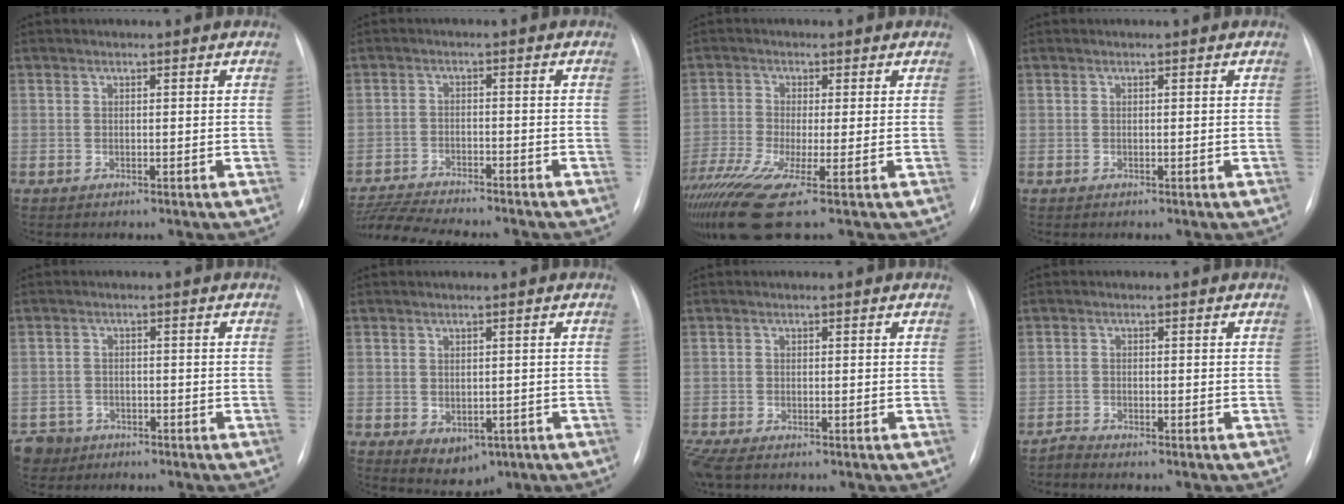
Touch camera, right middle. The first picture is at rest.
{"total": 11.5, "force": [-10.6, 0.7, 4.3], "torque": [-0.077, -0.004, -0.170]}
{"total": 10.7, "force": [-6.4, 0.6, 8.5], "torque": [-0.167, -0.029, -0.117]}
{"total": 0.0}
{"total": 4.7, "force": [-3.1, 3.4, -0.2], "torque": [0.004, 0.004, -0.054]}
{"total": 4.9, "force": [-1.8, 3.5, 3.0], "torque": [-0.039, -0.001, -0.009]}
{"total": 3.3, "force": [-2.5, 1.0, 1.9], "torque": [-0.046, -0.012, -0.045]}
{"total": 1.4, "force": [-1.4, -0.2, 0.1], "torque": [-0.001, -0.004, -0.025]}